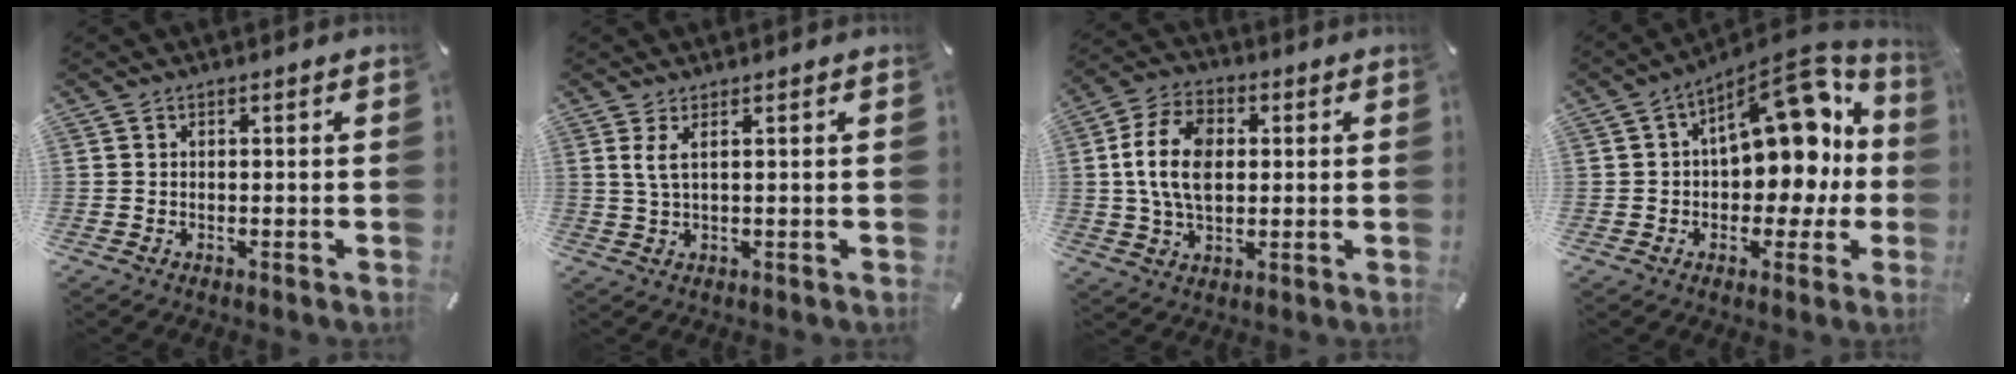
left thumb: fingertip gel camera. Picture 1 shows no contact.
{"total": 3.3, "force": [1.4, 0.5, 3.0], "torque": [-0.063, -0.002, 0.025]}
{"total": 12.5, "force": [1.2, 8.8, 8.8], "torque": [-0.191, 0.014, 0.021]}
{"total": 16.7, "force": [5.0, 10.5, 12.0], "torque": [-0.141, -0.042, 0.087]}